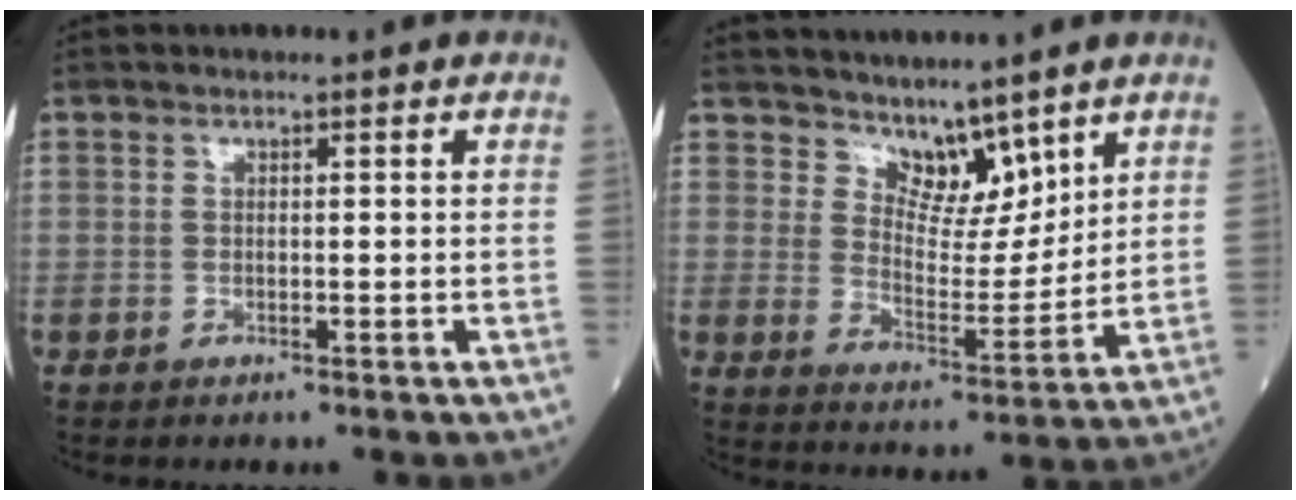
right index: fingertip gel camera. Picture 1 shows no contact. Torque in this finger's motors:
{"motor_torque": [-0.64, 0.51, -0.14, -0.03]}